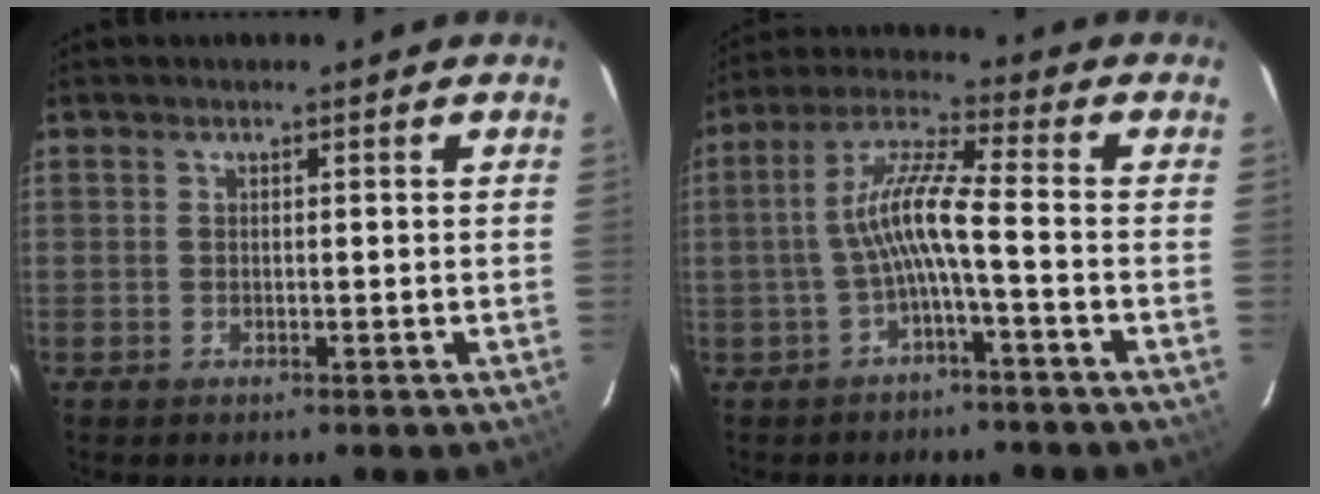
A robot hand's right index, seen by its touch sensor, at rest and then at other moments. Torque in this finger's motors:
{"motor_torque": [1.24, -0.45, 0.78, 0.21]}